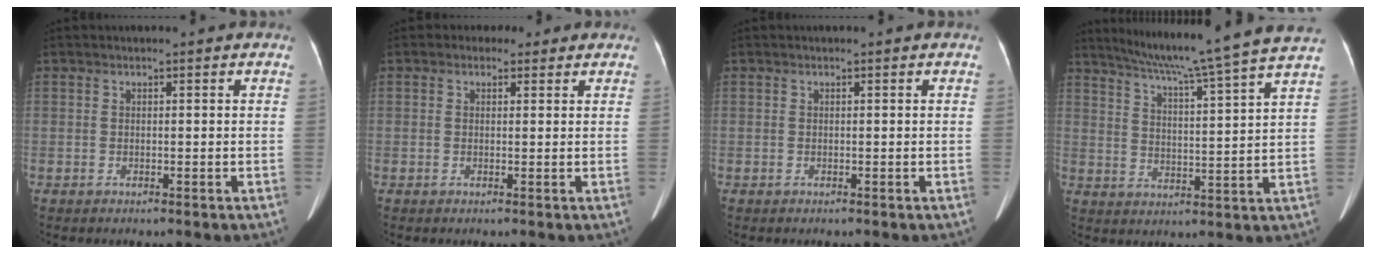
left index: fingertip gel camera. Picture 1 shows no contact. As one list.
[{"total": 2.3, "force": [1.1, 2.0, 0.3], "torque": [-0.003, 0.011, 0.009]}, {"total": 0.0}, {"total": 18.6, "force": [16.0, -2.4, 9.2], "torque": [-0.153, -0.026, 0.215]}]